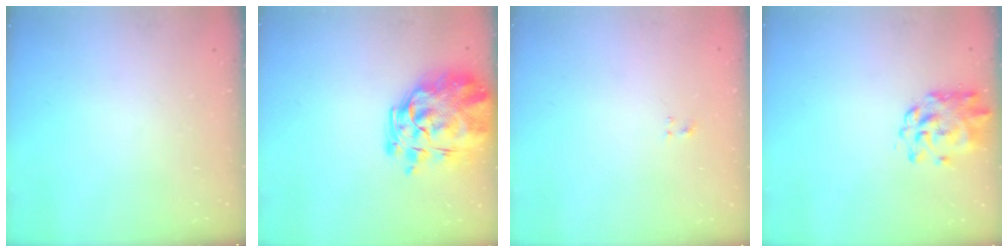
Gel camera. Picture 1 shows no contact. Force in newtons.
{"total": 13.5, "press": 12.8, "slide": 4.3}
{"total": 0.9, "press": 0.5, "slide": 0.7}
{"total": 2.8, "press": 2.6, "slide": 0.8}